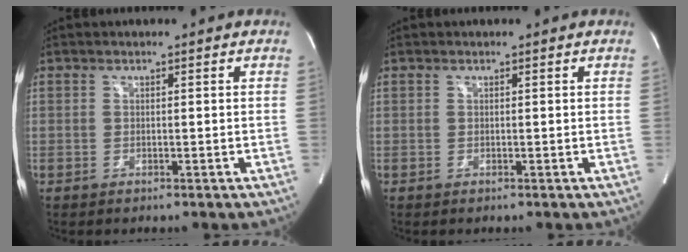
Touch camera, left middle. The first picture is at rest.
{"total": 0.0}